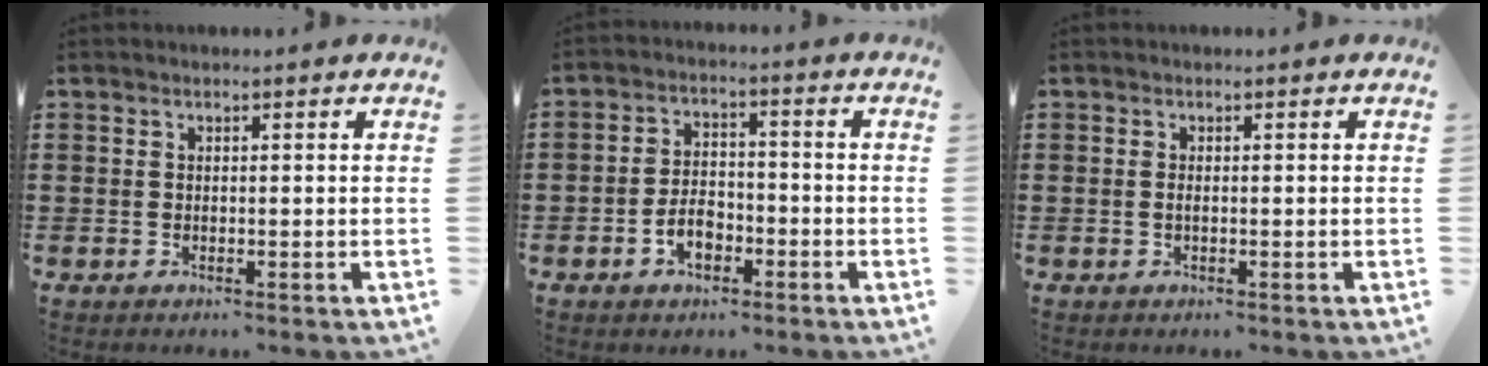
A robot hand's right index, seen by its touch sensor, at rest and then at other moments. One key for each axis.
{"total": 4.8, "fx": -2.2, "fy": 2.8, "fz": 3.2, "tx": -0.070, "ty": 0.002, "tz": -0.045}
{"total": 0.5, "fx": -0.1, "fy": 0.1, "fz": 0.5, "tx": -0.010, "ty": -0.002, "tz": 0.000}